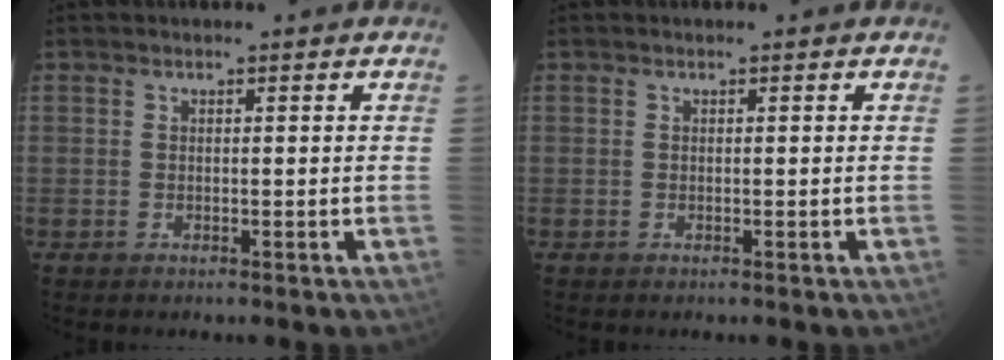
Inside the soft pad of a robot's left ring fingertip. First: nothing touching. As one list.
[{"total": 0.0}]